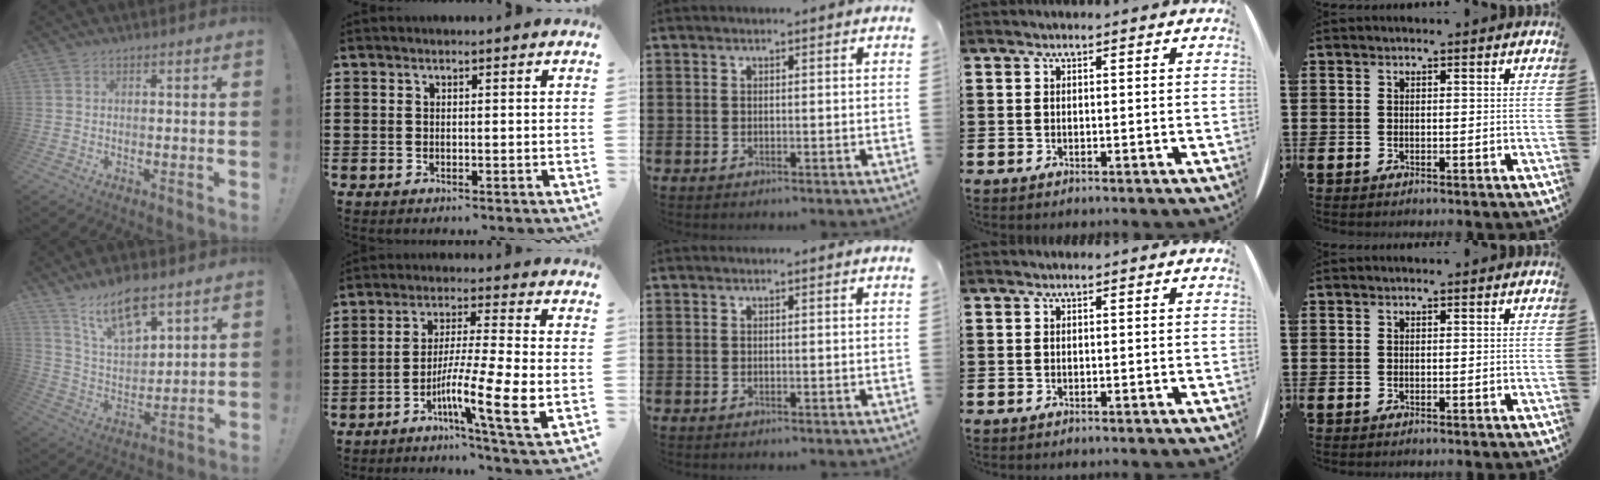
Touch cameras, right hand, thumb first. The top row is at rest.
{"thumb": {"total": 13.3, "force": [9.4, 5.8, 7.5], "torque": [-0.135, -0.050, 0.169]}, "index": {"total": 11.1, "force": [-4.0, 0.5, 10.3], "torque": [-0.193, -0.013, -0.076]}}